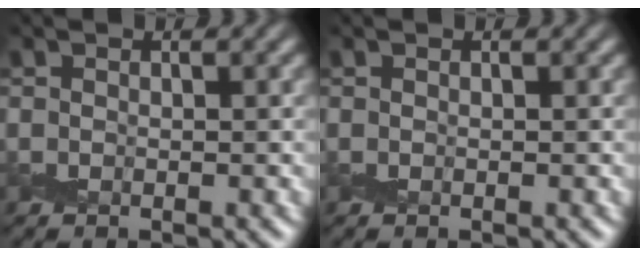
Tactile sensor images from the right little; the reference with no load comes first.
{"total": 0.0}